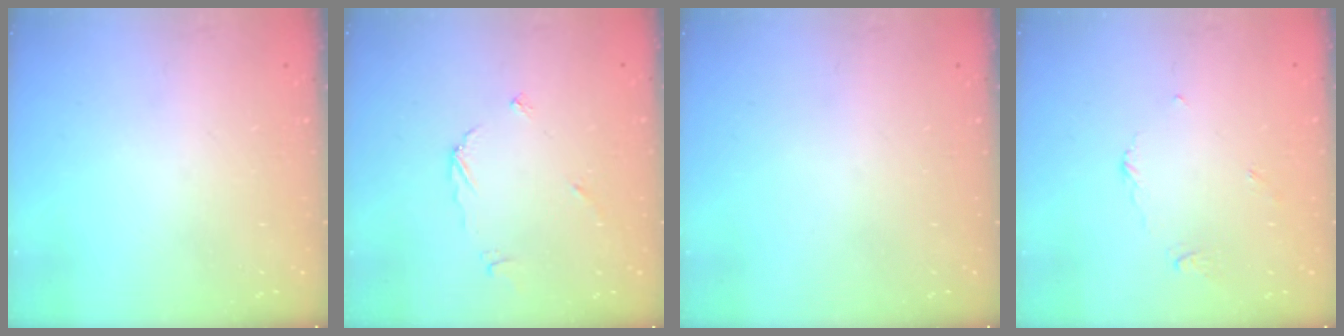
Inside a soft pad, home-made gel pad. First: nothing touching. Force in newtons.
{"total": 3.4, "press": 3.4, "slide": 0.3}
{"total": 0.0}
{"total": 2.9, "press": 2.9, "slide": 0.3}